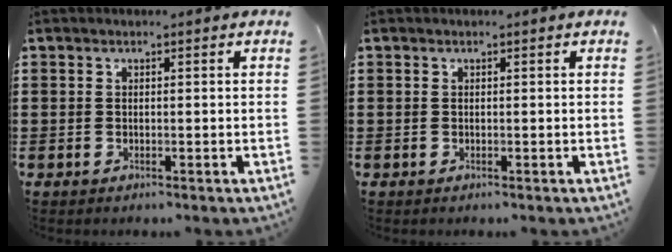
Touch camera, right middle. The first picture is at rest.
{"total": 0.0}